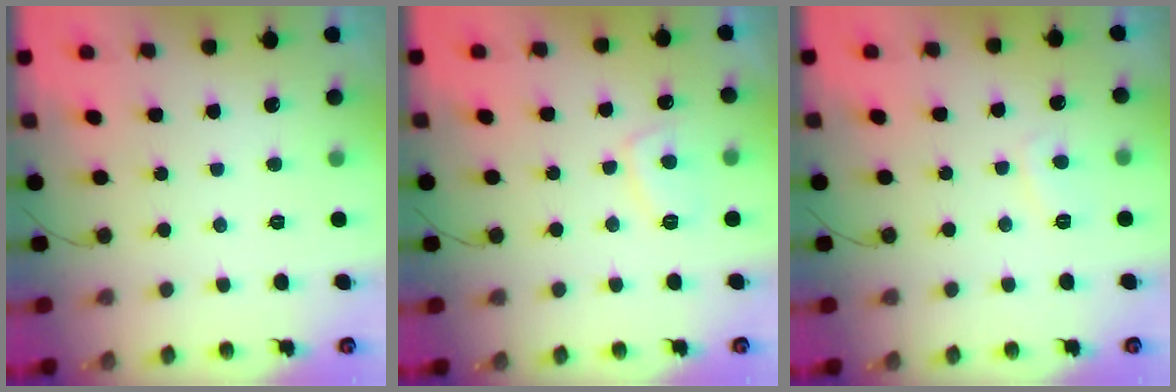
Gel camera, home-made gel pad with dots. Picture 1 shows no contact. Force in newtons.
{"total": 4.5, "press": 4.4, "slide": 0.8}
{"total": 2.2, "press": 2.2, "slide": 0.6}